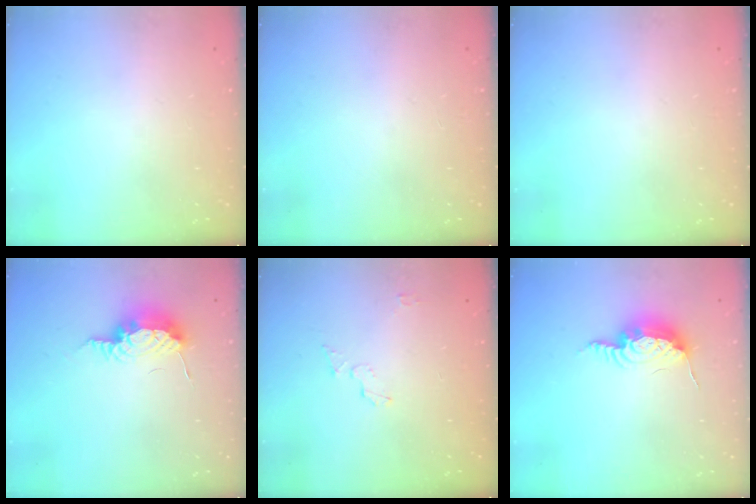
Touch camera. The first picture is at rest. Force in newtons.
{"total": 1.2, "press": 1.1, "slide": 0.2}
{"total": 0.0}
{"total": 8.5, "press": 8.4, "slide": 1.4}
{"total": 4.0, "press": 4.0, "slide": 0.3}
{"total": 11.9, "press": 11.9, "slide": 0.9}